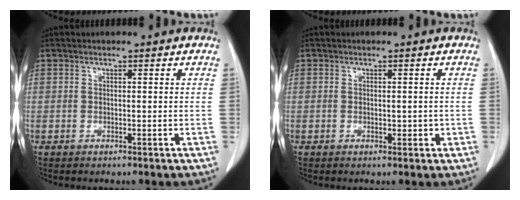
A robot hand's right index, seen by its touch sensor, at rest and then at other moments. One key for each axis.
{"total": 1.3, "fx": -0.1, "fy": 0.7, "fz": 1.1, "tx": -0.016, "ty": 0.000, "tz": 0.003}